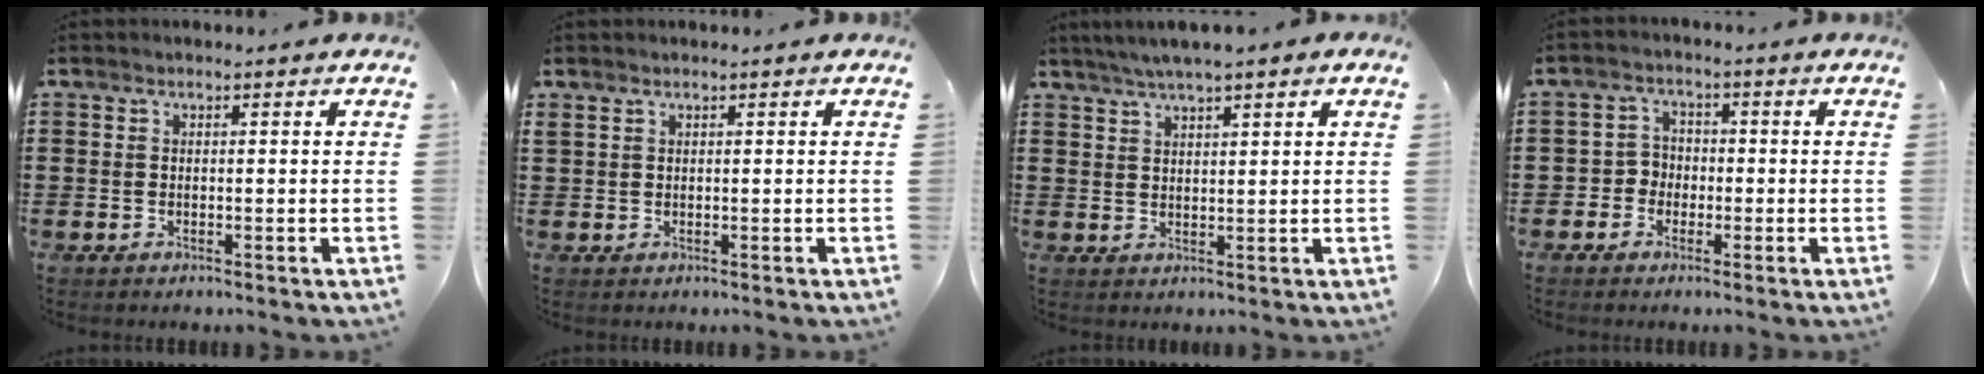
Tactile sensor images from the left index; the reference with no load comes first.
{"total": 0.7, "force": [0.5, 0.3, 0.3], "torque": [-0.008, 0.003, 0.010]}
{"total": 2.9, "force": [2.3, 0.0, 1.8], "torque": [-0.037, 0.001, 0.043]}
{"total": 3.1, "force": [-1.4, 2.6, 0.8], "torque": [-0.025, 0.008, -0.033]}